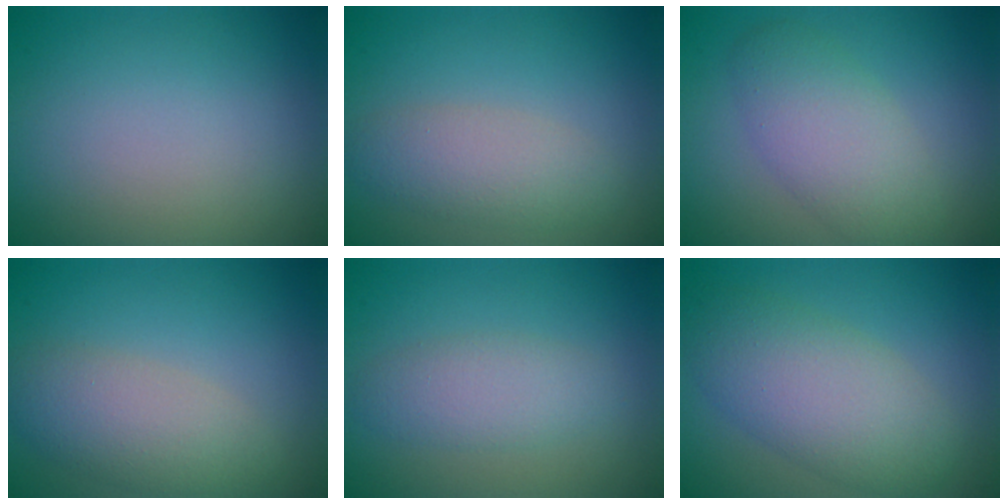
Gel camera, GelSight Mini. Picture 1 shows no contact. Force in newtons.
{"total": 3.0, "press": 3.0, "slide": 0.2}
{"total": 4.6, "press": 4.5, "slide": 0.6}
{"total": 4.3, "press": 4.3, "slide": 0.4}
{"total": 2.7, "press": 2.7, "slide": 0.1}
{"total": 6.1, "press": 6.1, "slide": 0.2}